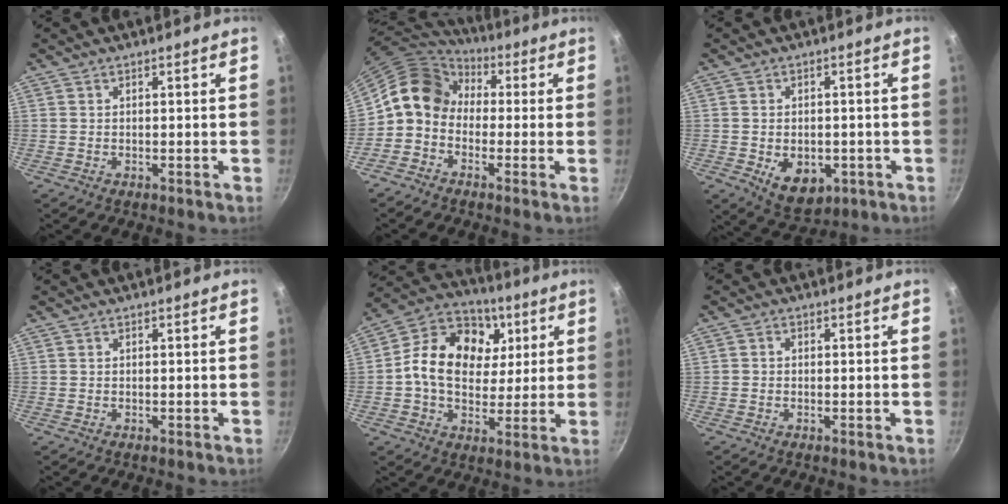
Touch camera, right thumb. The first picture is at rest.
{"total": 10.9, "force": [0.0, 8.9, 6.2], "torque": [-0.087, 0.039, -0.028]}
{"total": 8.5, "force": [-2.2, 5.8, 5.8], "torque": [-0.065, -0.005, -0.018]}
{"total": 0.0}
{"total": 17.7, "force": [3.7, 13.3, 11.1], "torque": [-0.171, 0.004, 0.044]}
{"total": 0.8, "force": [-0.2, 0.7, 0.3], "torque": [-0.004, 0.003, -0.005]}